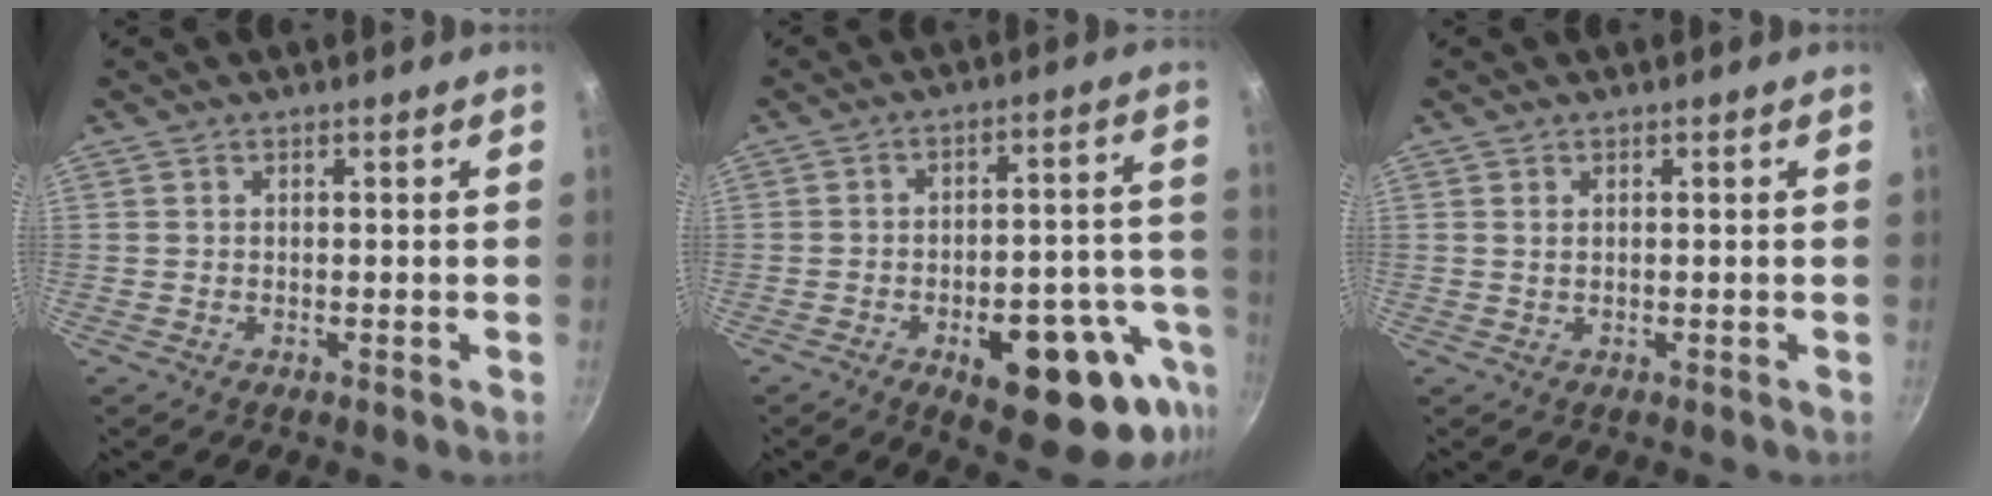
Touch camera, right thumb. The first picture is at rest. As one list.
[{"total": 19.2, "force": [-8.9, 7.1, 15.4], "torque": [-0.148, 0.061, -0.107]}, {"total": 0.6, "force": [0.3, 0.2, 0.4], "torque": [-0.009, 0.000, 0.007]}]